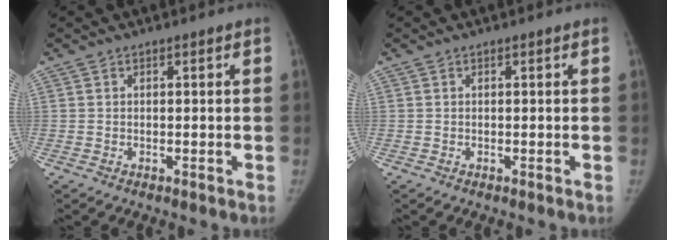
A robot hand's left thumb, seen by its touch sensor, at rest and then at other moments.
{"total": 0.0}